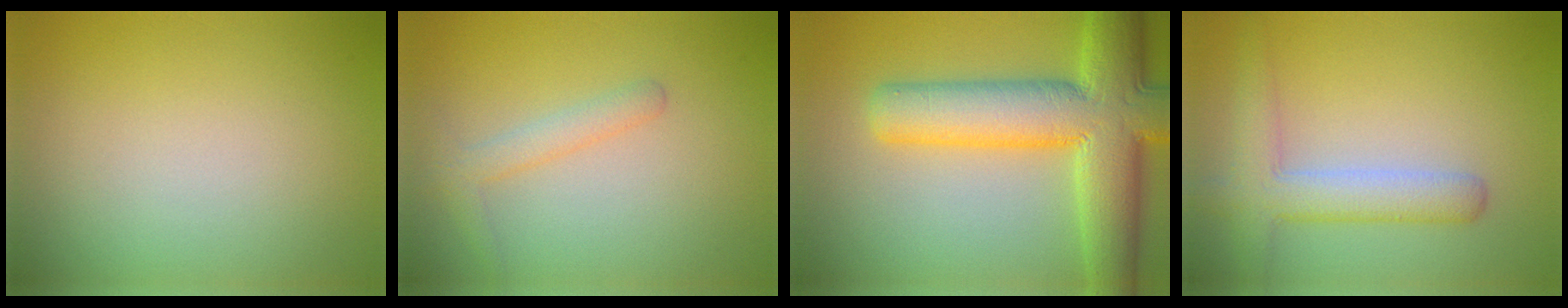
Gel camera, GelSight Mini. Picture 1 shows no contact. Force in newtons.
{"total": 2.0, "press": 1.9, "slide": 0.1}
{"total": 11.3, "press": 11.3, "slide": 0.7}
{"total": 4.3, "press": 4.3, "slide": 0.3}